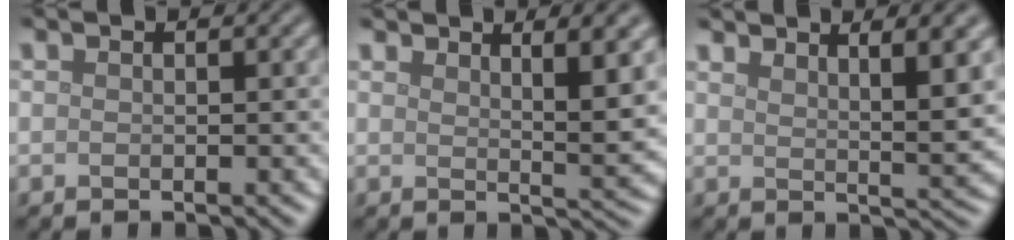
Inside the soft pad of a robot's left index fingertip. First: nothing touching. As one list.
[{"total": 4.5, "force": [2.7, 1.3, 3.4], "torque": [-0.037, -0.007, 0.041]}, {"total": 5.6, "force": [3.6, 1.5, 4.0], "torque": [-0.038, 0.005, 0.053]}]